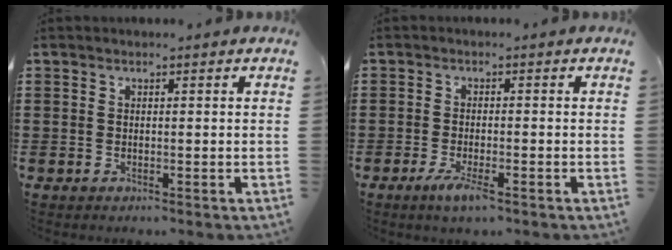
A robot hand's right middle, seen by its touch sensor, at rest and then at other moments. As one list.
[{"total": 3.5, "force": [-1.9, 0.6, 2.9], "torque": [-0.060, -0.009, -0.035]}]